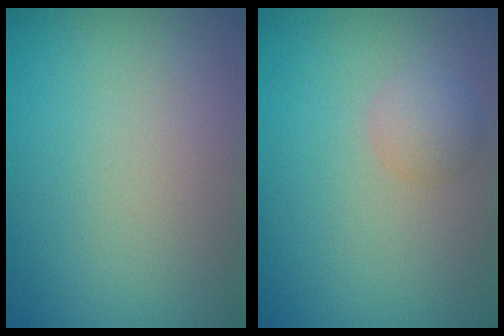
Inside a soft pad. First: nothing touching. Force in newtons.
{"total": 1.8, "press": 1.8, "slide": 0.1}